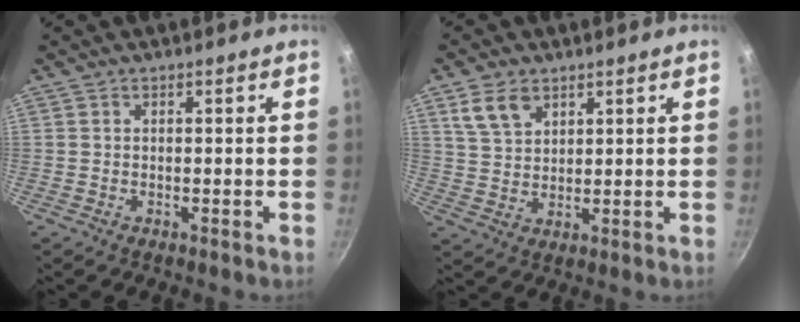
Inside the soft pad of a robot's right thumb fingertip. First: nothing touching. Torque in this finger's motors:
{"motor_torque": [-0.63, 0.69, 0.38, 0.58, 0.02]}